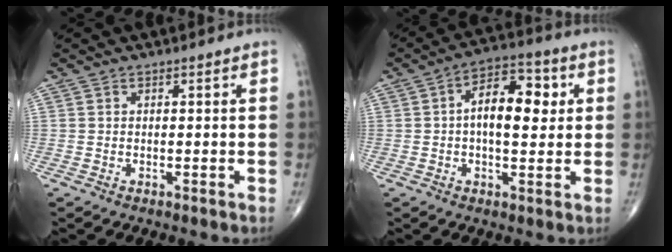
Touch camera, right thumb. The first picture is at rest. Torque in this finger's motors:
{"motor_torque": [-0.50, 0.79, 0.69, 0.45, 0.11]}